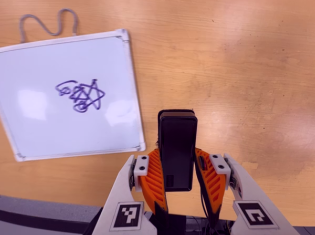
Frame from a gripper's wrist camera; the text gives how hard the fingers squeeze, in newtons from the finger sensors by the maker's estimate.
{"total": 4.8, "left": 3.5, "right": 6.0}